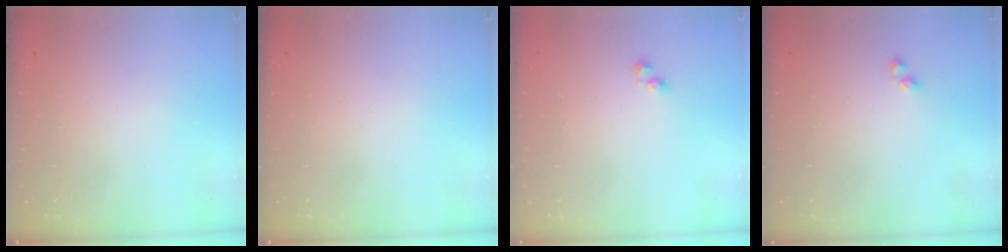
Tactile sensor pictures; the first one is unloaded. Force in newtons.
{"total": 0.0}
{"total": 2.5, "press": 2.5, "slide": 0.2}
{"total": 2.9, "press": 2.9, "slide": 0.3}